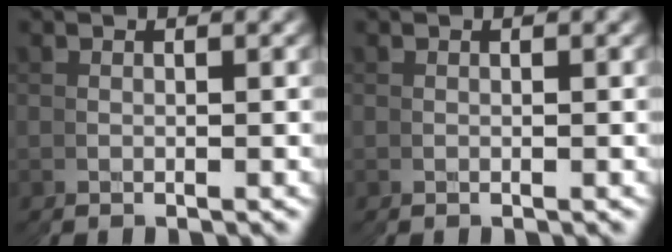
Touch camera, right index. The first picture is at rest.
{"total": 0.0}